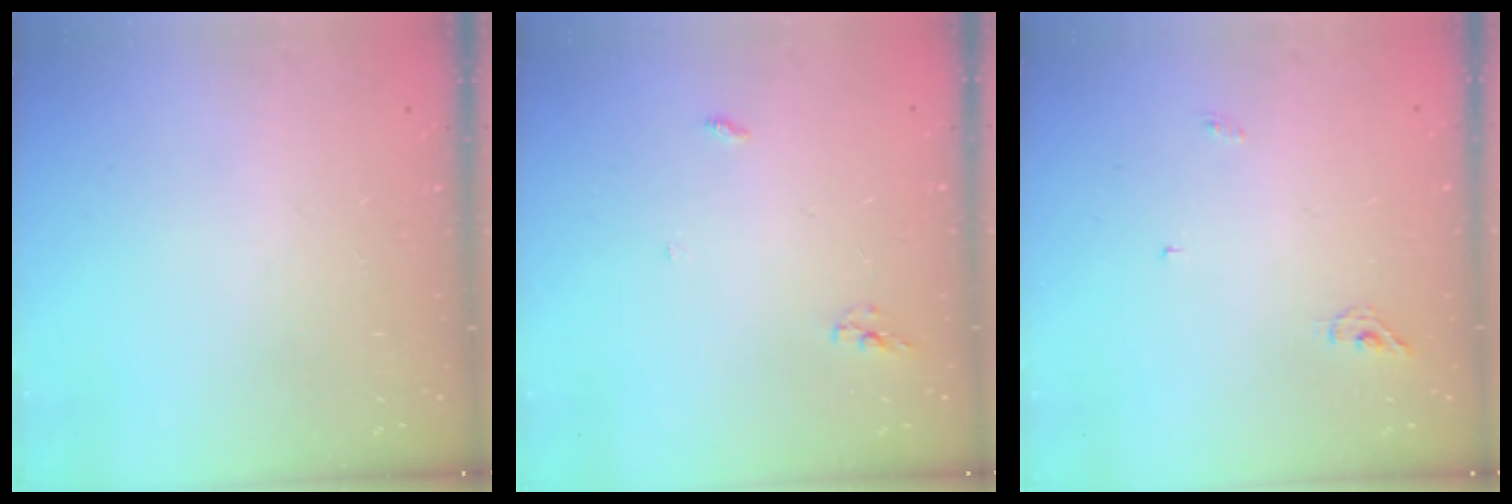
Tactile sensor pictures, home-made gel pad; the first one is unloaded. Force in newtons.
{"total": 3.7, "press": 3.7, "slide": 0.1}
{"total": 4.3, "press": 4.3, "slide": 0.1}